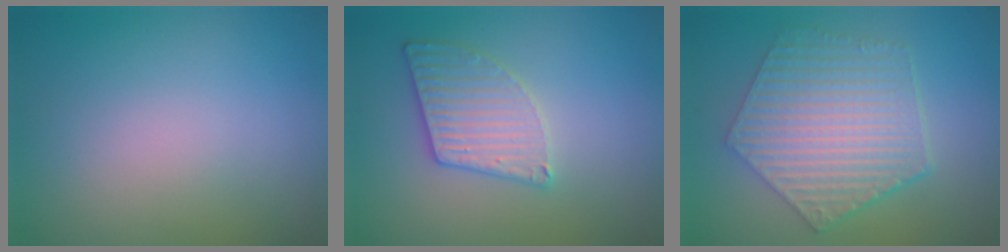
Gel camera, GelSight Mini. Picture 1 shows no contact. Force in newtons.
{"total": 3.4, "press": 3.4, "slide": 0.5}
{"total": 6.6, "press": 5.1, "slide": 4.2}